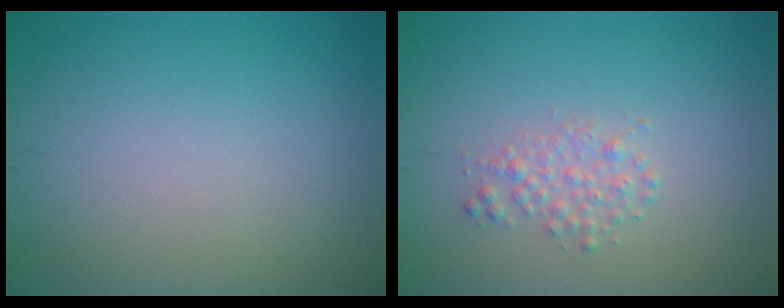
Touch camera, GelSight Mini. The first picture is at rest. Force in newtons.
{"total": 1.6, "press": 1.6, "slide": 0.1}